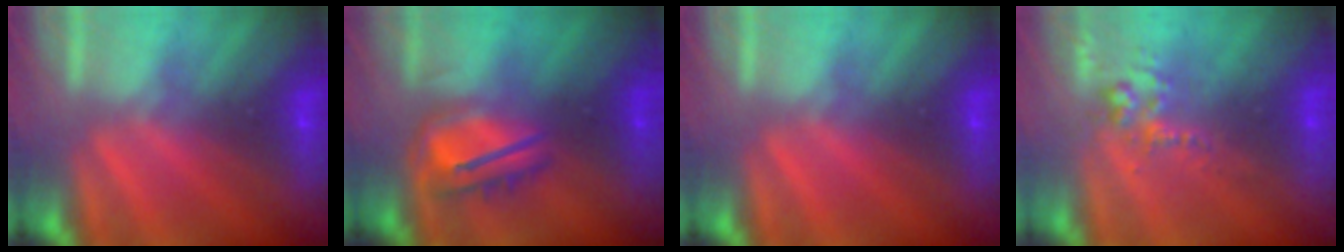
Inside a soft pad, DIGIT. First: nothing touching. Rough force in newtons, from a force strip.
{"total": 3.8}
{"total": 0.0}
{"total": 2.6}